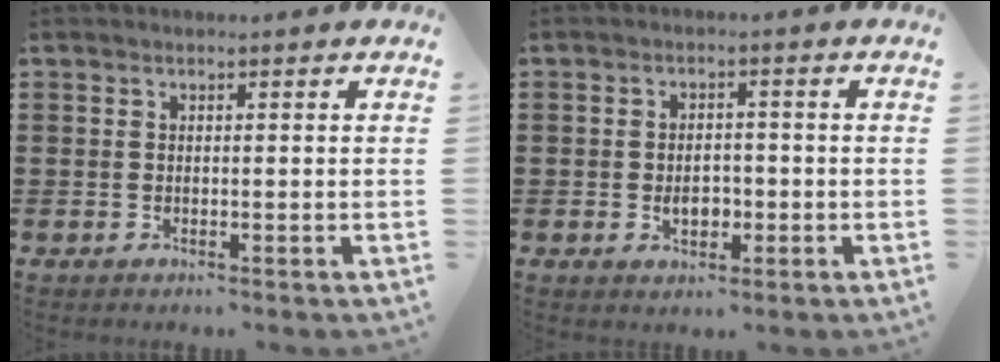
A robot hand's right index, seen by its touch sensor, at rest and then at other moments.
{"total": 3.5, "force": [-0.8, 2.2, 2.6], "torque": [-0.042, -0.001, -0.016]}